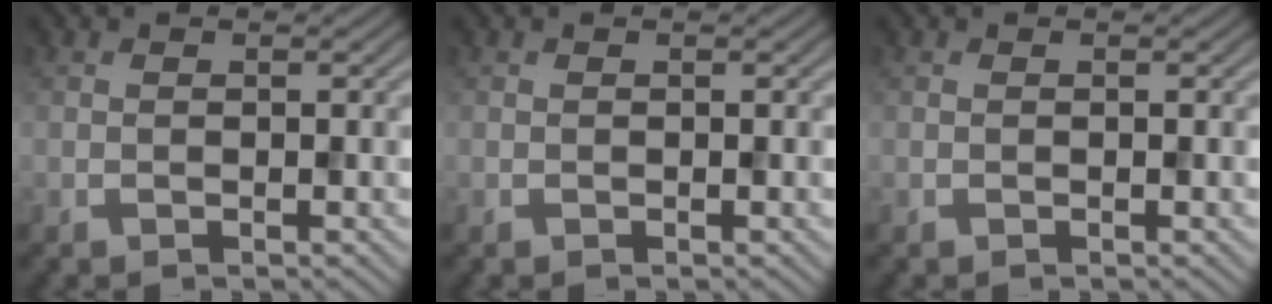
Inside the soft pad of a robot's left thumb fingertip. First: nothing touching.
{"total": 0.0}
{"total": 0.0}